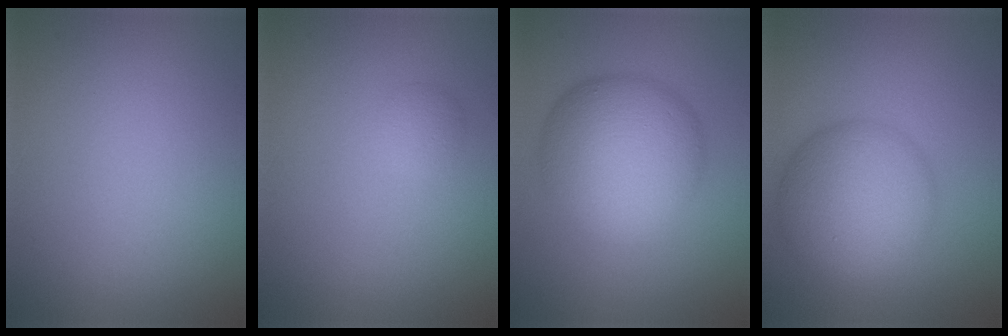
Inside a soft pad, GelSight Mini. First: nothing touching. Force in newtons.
{"total": 1.1, "press": 1.1, "slide": 0.0}
{"total": 8.9, "press": 8.9, "slide": 0.3}
{"total": 7.4, "press": 7.4, "slide": 0.1}